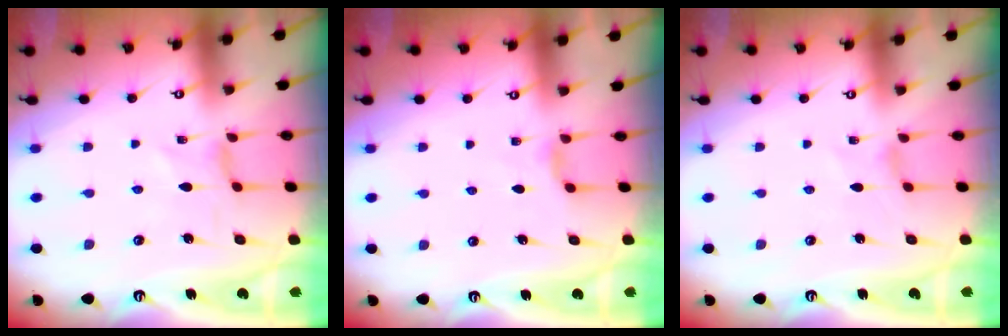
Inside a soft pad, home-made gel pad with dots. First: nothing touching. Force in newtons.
{"total": 1.9, "press": 1.9, "slide": 0.4}
{"total": 0.7, "press": 0.7, "slide": 0.3}